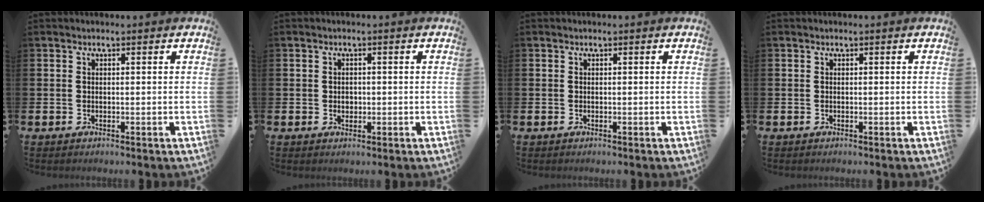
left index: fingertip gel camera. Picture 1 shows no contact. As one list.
[{"total": 1.1, "force": [0.1, 1.0, 0.5], "torque": [0.006, 0.002, -0.004]}, {"total": 0.0}, {"total": 0.0}]